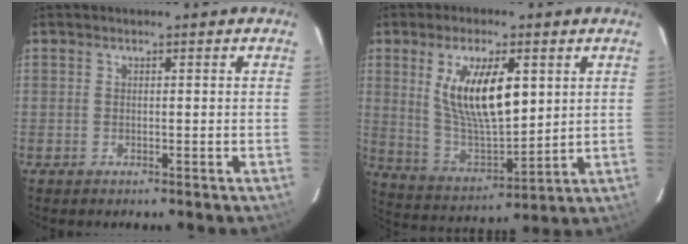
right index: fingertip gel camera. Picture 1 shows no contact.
{"total": 14.9, "force": [4.5, 5.7, 13.1], "torque": [-0.242, -0.004, 0.097]}